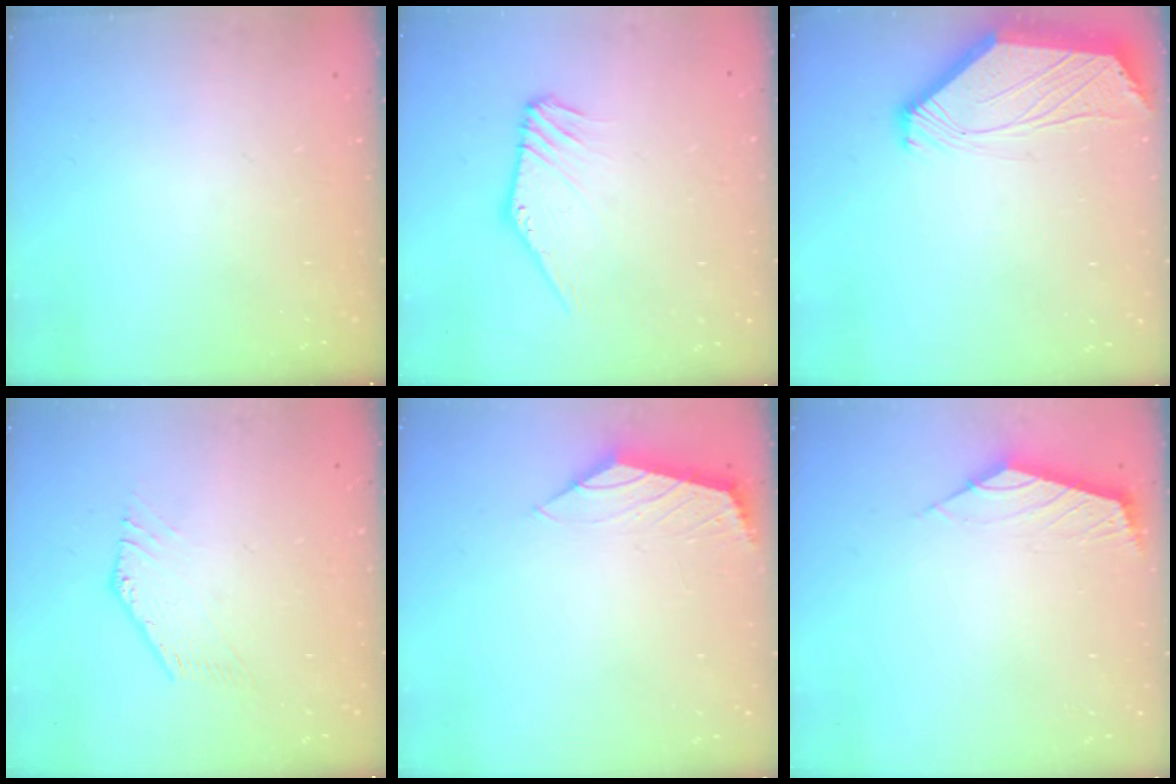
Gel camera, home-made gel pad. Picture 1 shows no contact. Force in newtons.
{"total": 3.6, "press": 3.6, "slide": 0.2}
{"total": 2.4, "press": 2.4, "slide": 0.6}
{"total": 0.6, "press": 0.5, "slide": 0.3}
{"total": 2.1, "press": 2.0, "slide": 0.6}
{"total": 2.5, "press": 2.4, "slide": 0.6}